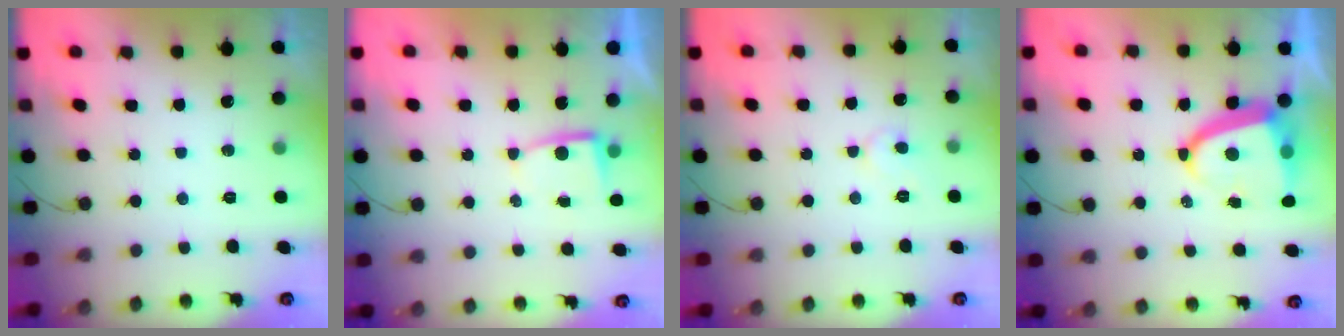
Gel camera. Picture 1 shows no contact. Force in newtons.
{"total": 2.2, "press": 2.2, "slide": 0.3}
{"total": 5.1, "press": 5.0, "slide": 0.4}
{"total": 9.9, "press": 9.9, "slide": 1.4}